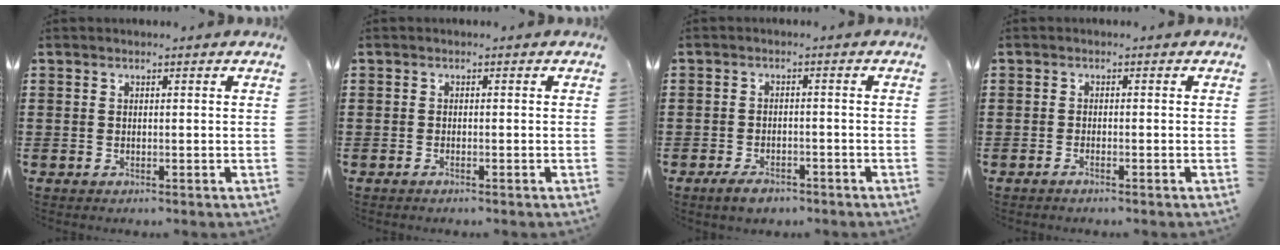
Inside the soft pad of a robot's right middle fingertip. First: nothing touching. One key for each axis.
{"total": 0.5, "fx": -0.4, "fy": -0.1, "fz": 0.4, "tx": -0.009, "ty": -0.004, "tz": -0.007}
{"total": 2.7, "fx": -2.1, "fy": 1.2, "fz": 1.1, "tx": -0.029, "ty": 0.002, "tz": -0.044}
{"total": 0.8, "fx": -0.6, "fy": -0.1, "fz": 0.5, "tx": -0.011, "ty": -0.004, "tz": -0.011}